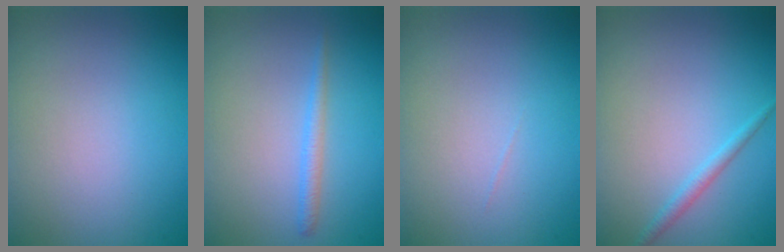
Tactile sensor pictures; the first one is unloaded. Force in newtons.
{"total": 1.3, "press": 1.3, "slide": 0.0}
{"total": 0.0}
{"total": 1.3, "press": 1.3, "slide": 0.0}